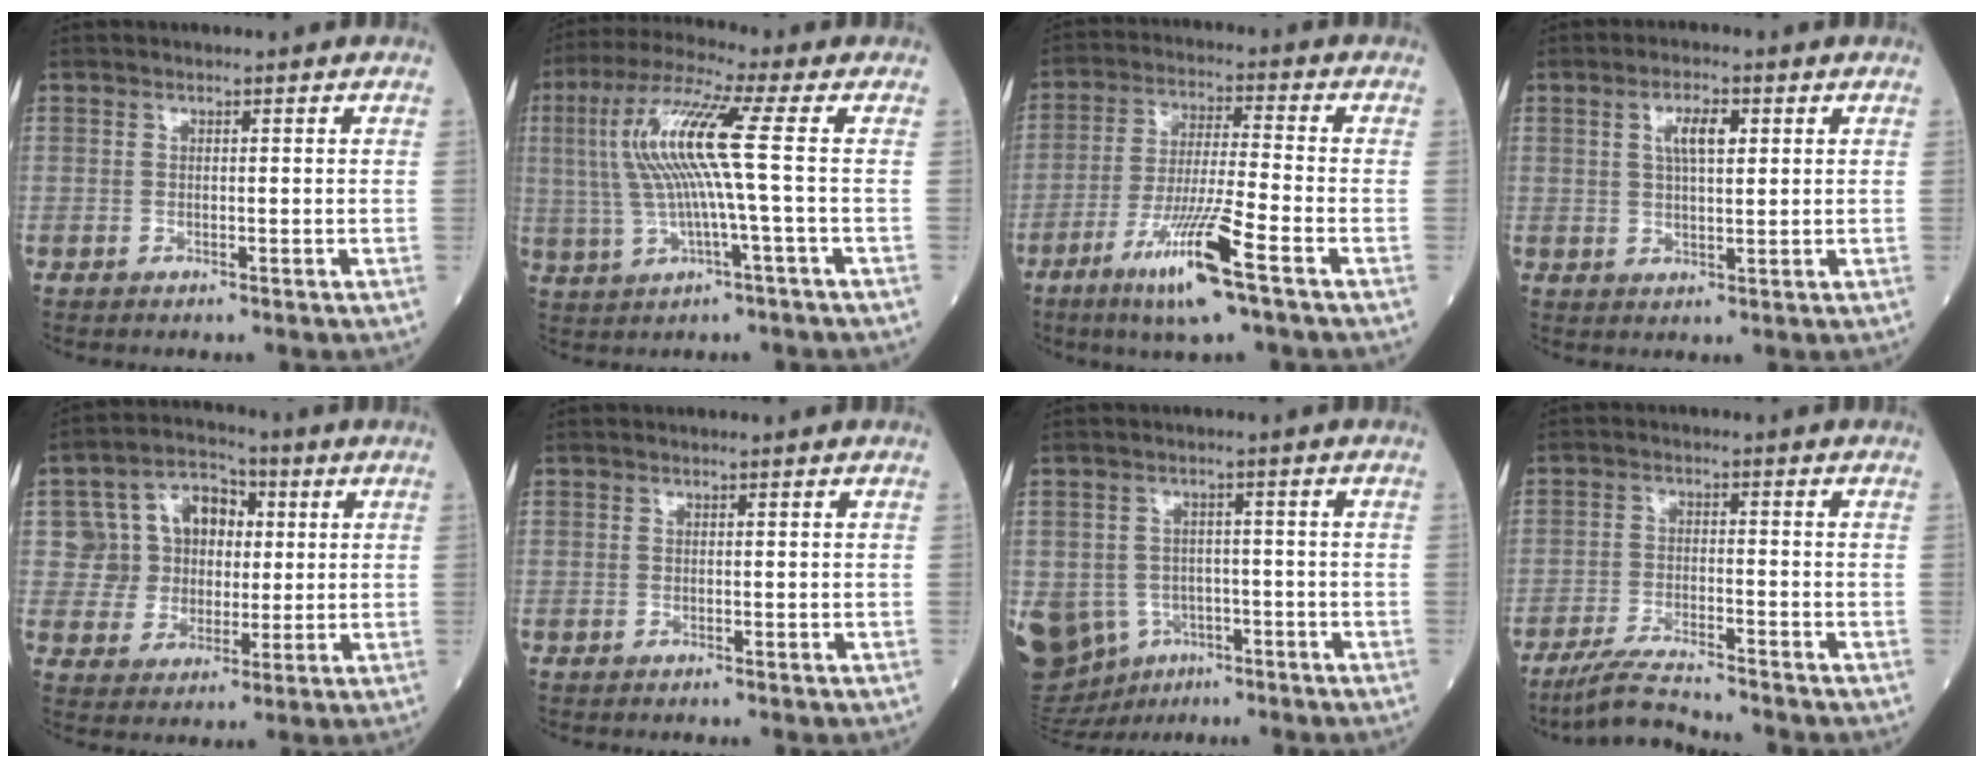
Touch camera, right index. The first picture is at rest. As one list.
[{"total": 11.1, "force": [1.0, -0.6, 11.1], "torque": [-0.235, 0.016, 0.017]}, {"total": 11.6, "force": [-6.1, -0.3, 9.9], "torque": [-0.193, -0.022, -0.113]}, {"total": 4.6, "force": [1.6, 1.4, 4.0], "torque": [-0.076, 0.006, 0.028]}, {"total": 9.4, "force": [1.8, 8.5, 3.6], "torque": [-0.062, 0.033, 0.036]}, {"total": 0.0}, {"total": 19.6, "force": [-8.1, 15.8, 8.3], "torque": [-0.257, 0.000, -0.110]}, {"total": 6.1, "force": [-5.7, -0.5, 2.1], "torque": [-0.043, -0.021, -0.108]}]